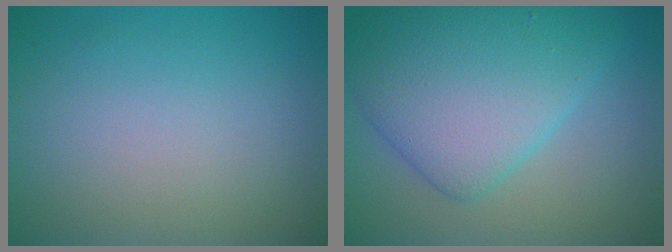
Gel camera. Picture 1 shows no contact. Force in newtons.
{"total": 7.5, "press": 7.5, "slide": 0.2}